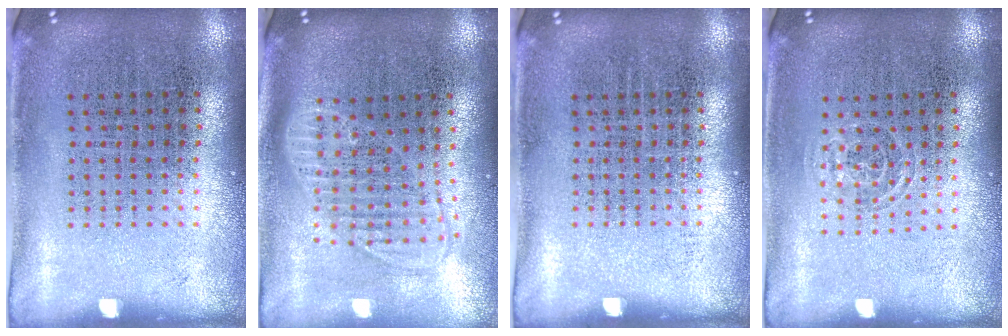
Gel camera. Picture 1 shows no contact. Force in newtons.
{"total": 1.8, "press": 1.4, "slide": 1.0}
{"total": 0.0}
{"total": 0.8, "press": 0.6, "slide": 0.6}